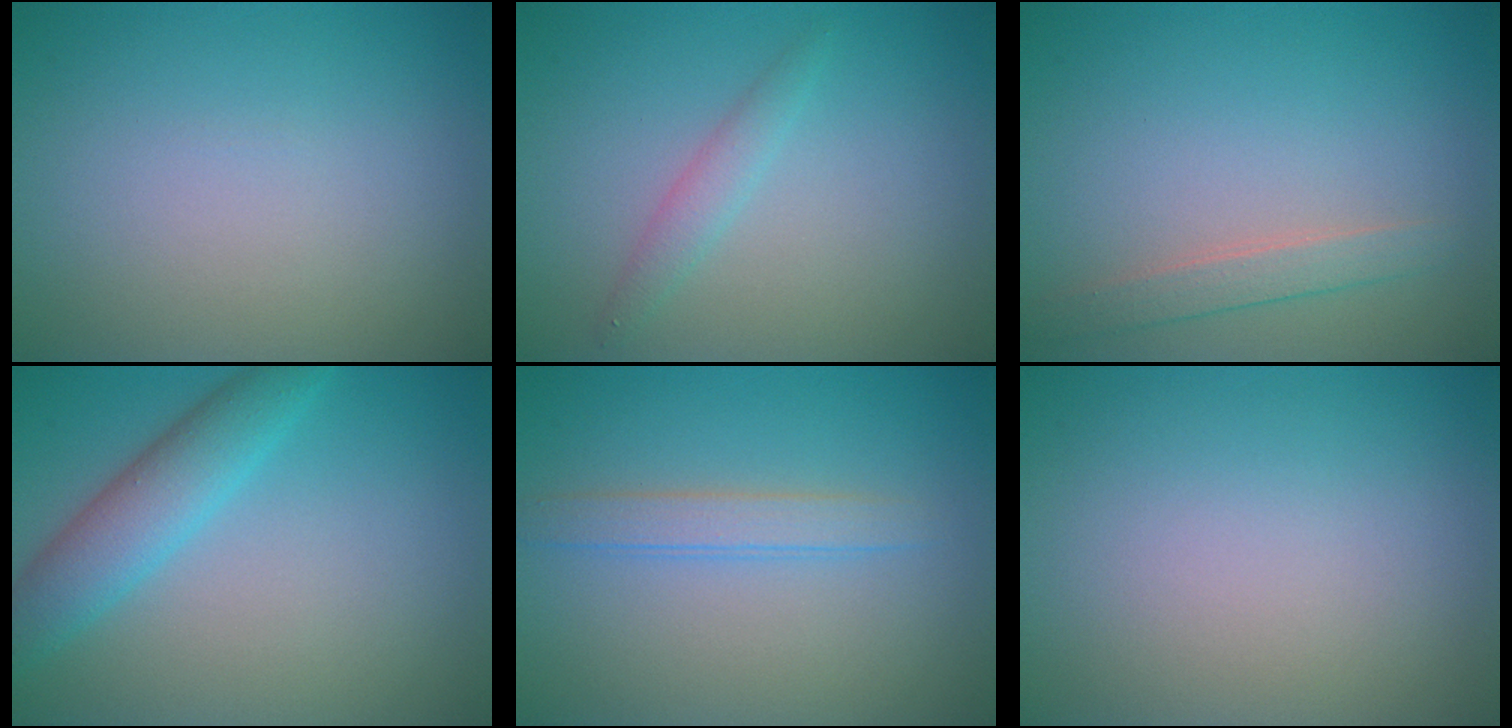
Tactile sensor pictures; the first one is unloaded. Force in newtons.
{"total": 1.5, "press": 1.5, "slide": 0.0}
{"total": 1.8, "press": 1.8, "slide": 0.1}
{"total": 4.3, "press": 4.3, "slide": 0.1}
{"total": 1.9, "press": 1.9, "slide": 0.2}
{"total": 0.0}